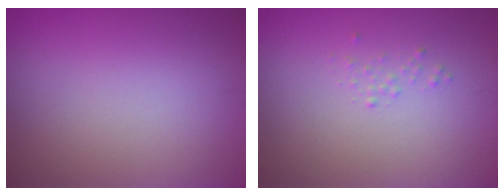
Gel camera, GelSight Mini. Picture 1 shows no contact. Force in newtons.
{"total": 0.5, "press": 0.5, "slide": 0.0}